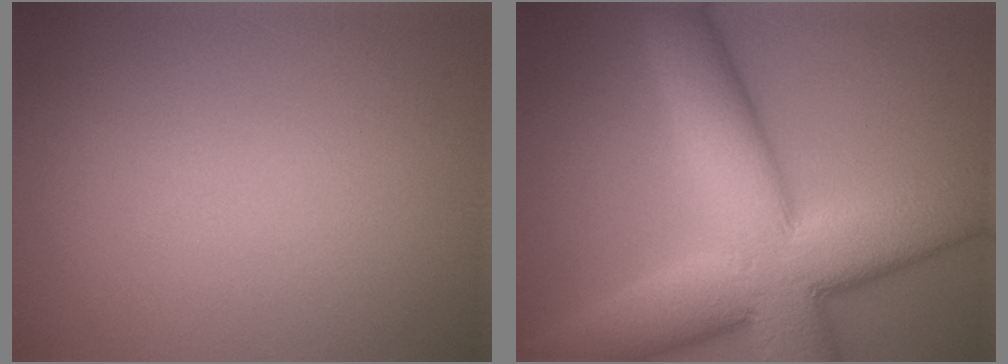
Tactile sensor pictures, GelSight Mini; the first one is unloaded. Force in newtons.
{"total": 13.7, "press": 13.7, "slide": 0.9}